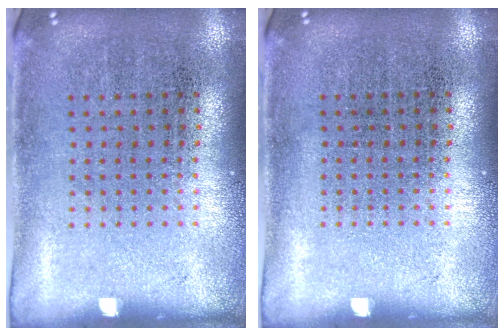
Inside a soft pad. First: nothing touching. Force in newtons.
{"total": 0.0}